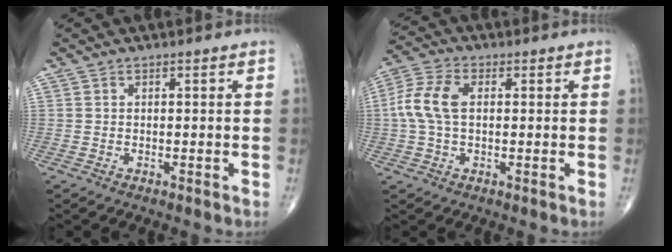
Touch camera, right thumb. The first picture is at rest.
{"total": 8.1, "force": [0.7, 4.9, 6.5], "torque": [-0.152, 0.020, 0.009]}